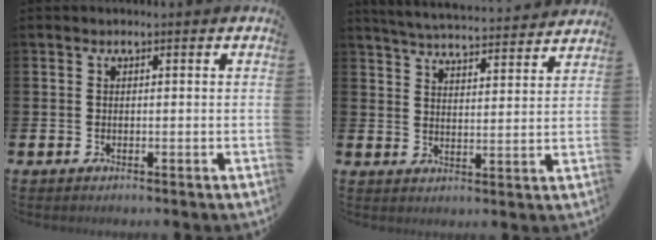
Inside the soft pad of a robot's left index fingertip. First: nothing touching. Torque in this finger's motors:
{"motor_torque": [0.85, -1.28, 0.28, 0.10]}